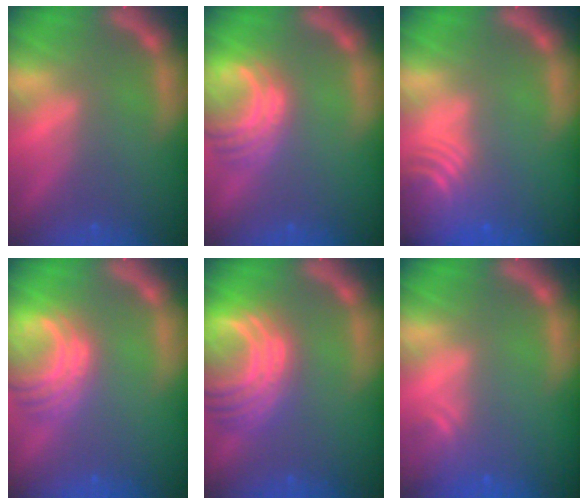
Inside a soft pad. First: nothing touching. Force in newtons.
{"total": 5.5}
{"total": 8.0}
{"total": 6.0}
{"total": 10.0}
{"total": 1.9}